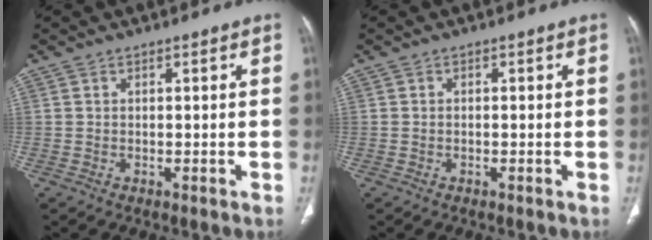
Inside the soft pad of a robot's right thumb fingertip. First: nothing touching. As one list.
[{"total": 0.0}]